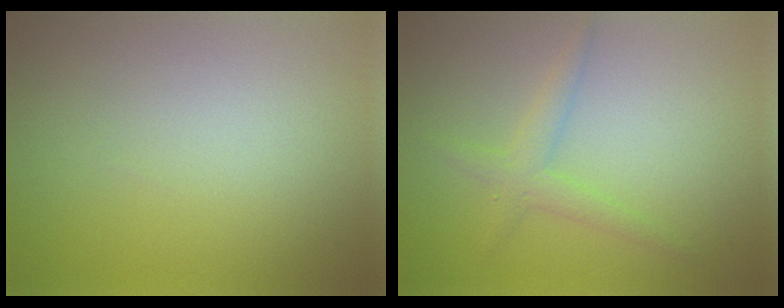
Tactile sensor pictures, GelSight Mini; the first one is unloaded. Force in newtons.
{"total": 2.0, "press": 2.0, "slide": 0.0}